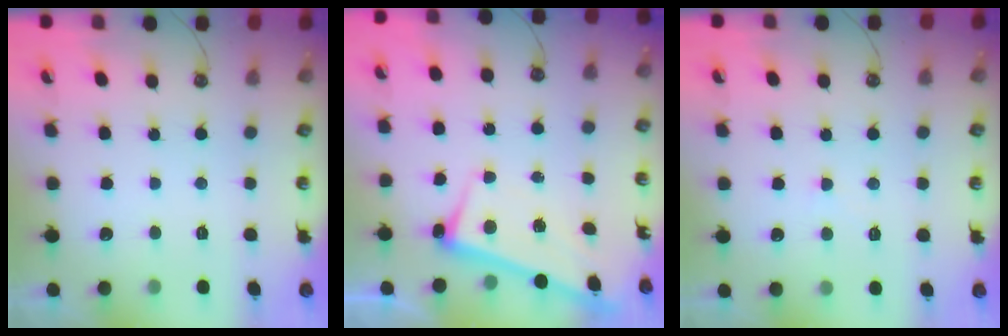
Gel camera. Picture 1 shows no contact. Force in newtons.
{"total": 2.7, "press": 2.6, "slide": 0.4}
{"total": 0.6, "press": 0.1, "slide": 0.5}